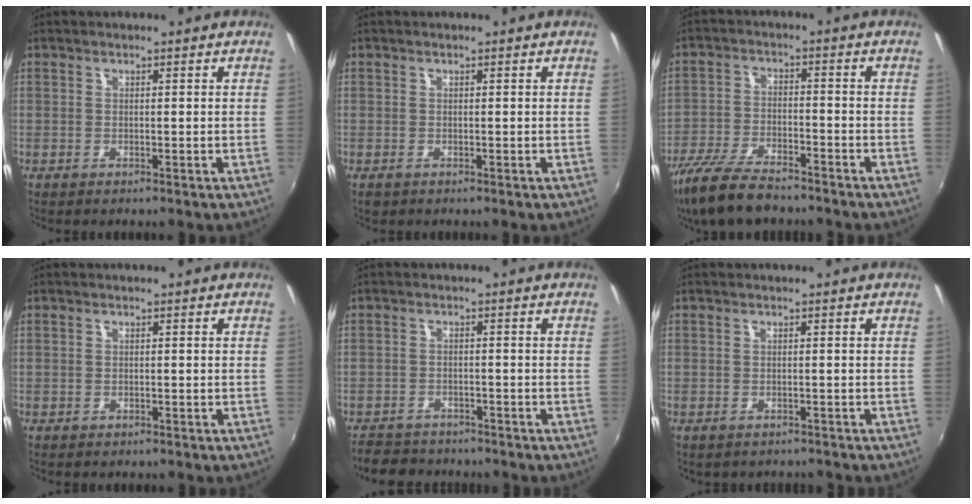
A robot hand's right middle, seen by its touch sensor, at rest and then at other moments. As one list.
[{"total": 0.7, "force": [-0.4, 0.6, 0.2], "torque": [-0.006, -0.004, -0.006]}, {"total": 14.4, "force": [-11.5, 4.4, 7.3], "torque": [-0.168, -0.027, -0.212]}, {"total": 0.8, "force": [-0.4, 0.7, 0.2], "torque": [-0.005, -0.001, -0.004]}, {"total": 7.4, "force": [-6.4, 3.3, 1.6], "torque": [-0.054, 0.000, -0.102]}, {"total": 2.3, "force": [-1.8, 1.2, 0.6], "torque": [-0.017, -0.010, -0.023]}]